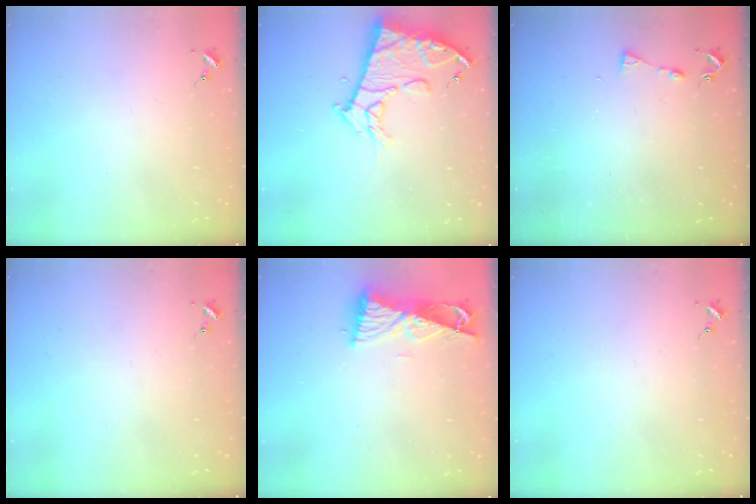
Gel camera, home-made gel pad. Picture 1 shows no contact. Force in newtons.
{"total": 14.1, "press": 14.0, "slide": 1.5}
{"total": 3.7, "press": 3.7, "slide": 0.5}
{"total": 0.0}
{"total": 8.5, "press": 8.4, "slide": 1.0}
{"total": 0.0}